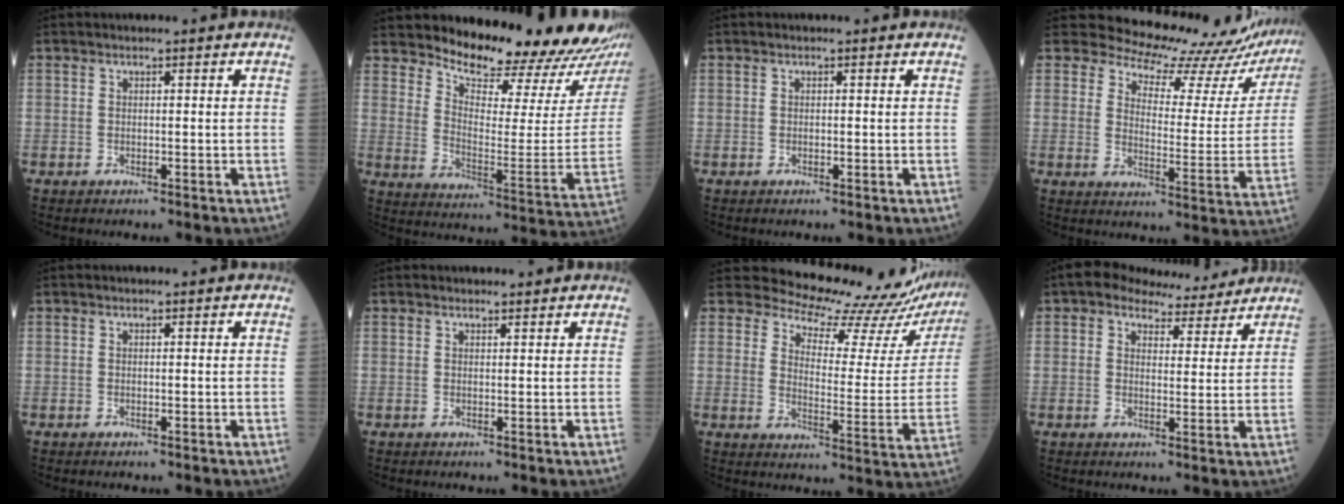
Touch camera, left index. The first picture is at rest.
{"total": 19.8, "force": [18.3, 2.0, 7.4], "torque": [-0.115, -0.102, 0.239]}
{"total": 0.0}
{"total": 18.8, "force": [18.3, 3.4, 2.8], "torque": [-0.031, -0.087, 0.199]}
{"total": 0.0}
{"total": 1.6, "force": [1.6, 0.3, 0.1], "torque": [-0.008, 0.005, 0.024]}
{"total": 19.2, "force": [18.7, 2.3, 3.5], "torque": [-0.050, -0.102, 0.209]}
{"total": 8.1, "force": [7.1, 3.1, 2.4], "torque": [-0.032, 0.013, 0.089]}